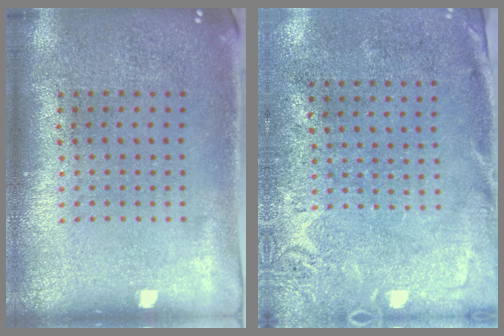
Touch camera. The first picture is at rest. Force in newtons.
{"total": 2.6, "press": 2.1, "slide": 1.6}